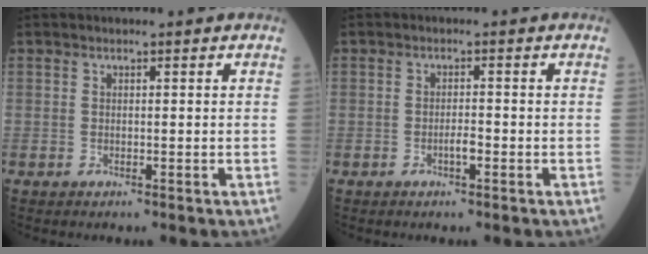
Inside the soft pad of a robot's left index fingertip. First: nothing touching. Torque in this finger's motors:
{"motor_torque": [0.27, 0.15, 0.02, 0.01]}